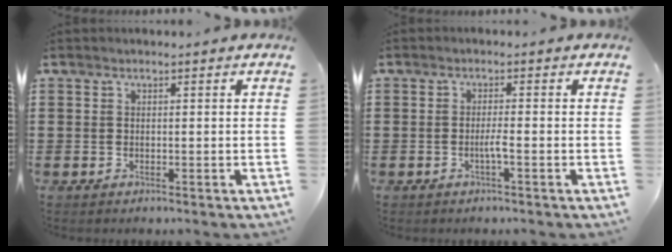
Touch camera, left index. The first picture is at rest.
{"total": 1.9, "force": [-0.7, 0.0, 1.8], "torque": [-0.033, 0.000, -0.013]}